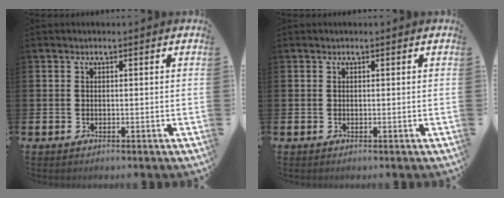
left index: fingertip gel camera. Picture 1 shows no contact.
{"total": 0.0}